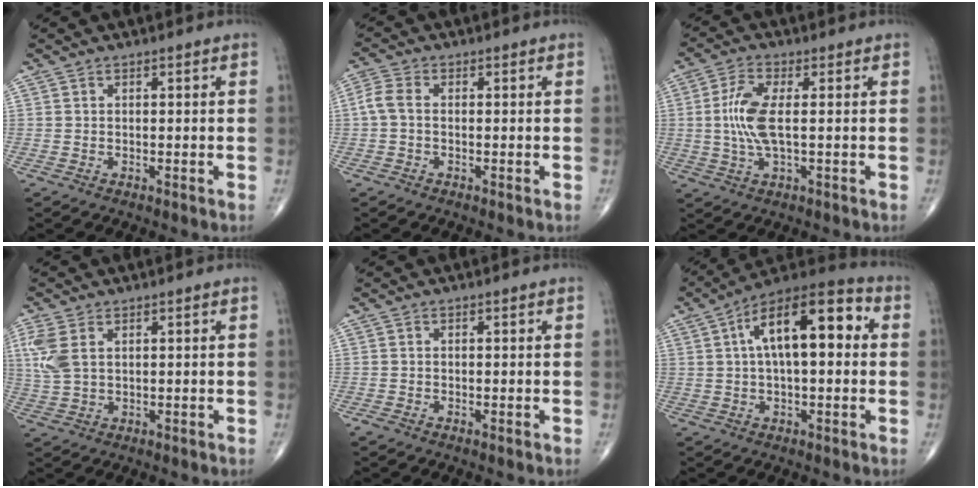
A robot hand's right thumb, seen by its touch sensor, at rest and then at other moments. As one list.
[{"total": 3.5, "force": [-0.2, 2.1, 2.7], "torque": [-0.065, 0.008, -0.012]}, {"total": 7.8, "force": [0.3, 2.6, 7.4], "torque": [-0.175, 0.001, 0.003]}, {"total": 5.9, "force": [2.0, 3.3, 4.5], "torque": [-0.123, 0.004, 0.048]}, {"total": 0.7, "force": [-0.3, 0.3, 0.5], "torque": [-0.011, 0.001, -0.008]}, {"total": 16.7, "force": [3.3, 7.4, 14.6], "torque": [-0.216, 0.035, 0.043]}]